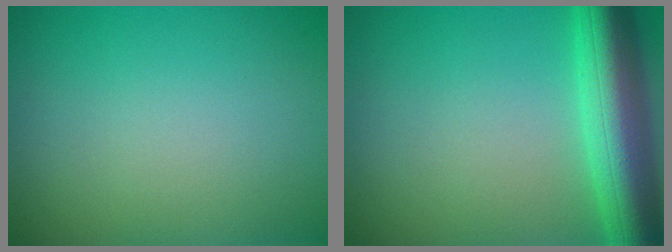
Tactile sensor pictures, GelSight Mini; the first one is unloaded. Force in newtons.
{"total": 8.0, "press": 7.9, "slide": 0.3}